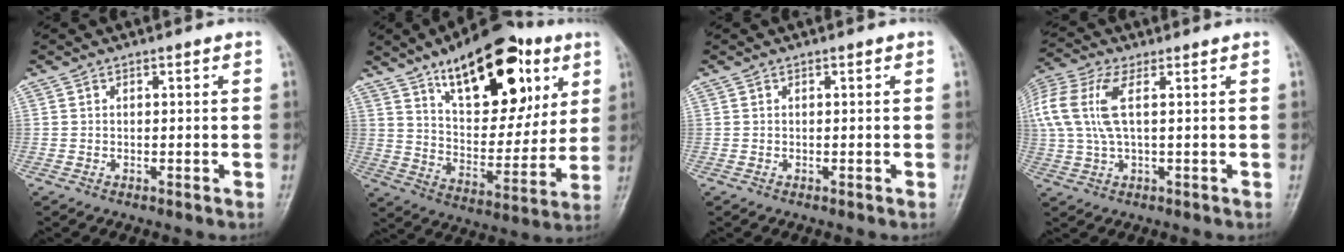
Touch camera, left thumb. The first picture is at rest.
{"total": 24.6, "force": [12.3, 11.8, 17.7], "torque": [-0.218, -0.039, 0.199]}
{"total": 0.0}
{"total": 12.4, "force": [3.0, 5.4, 10.7], "torque": [-0.275, 0.022, 0.059]}